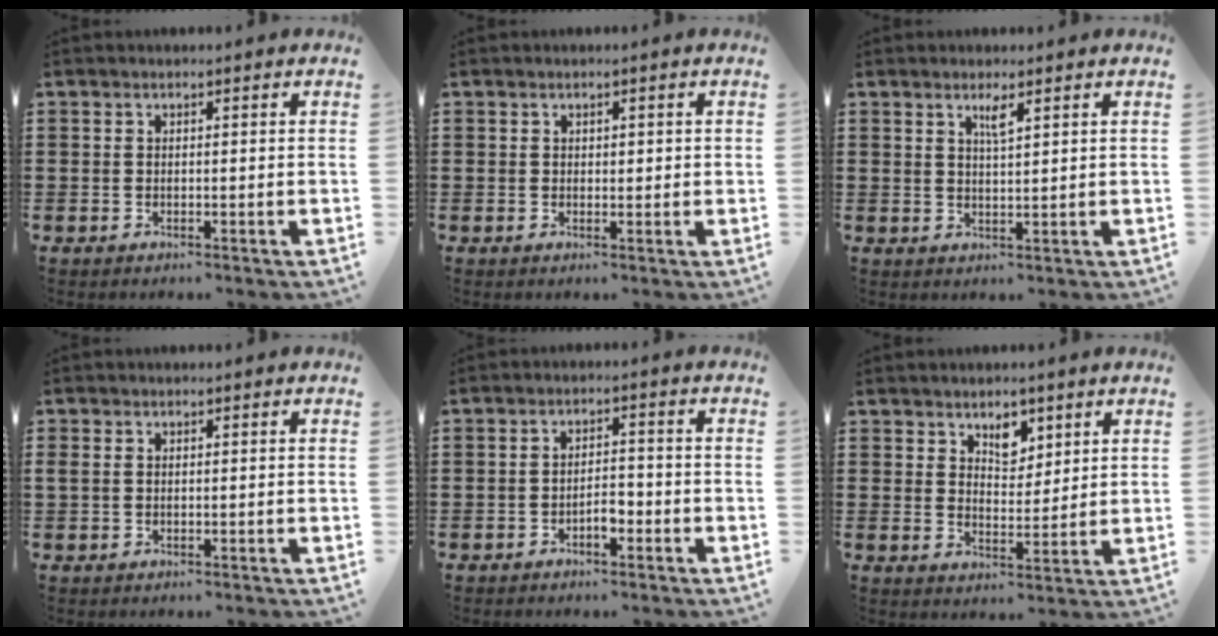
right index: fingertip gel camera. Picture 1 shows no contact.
{"total": 0.7, "force": [0.3, 0.5, 0.3], "torque": [-0.007, 0.004, 0.005]}
{"total": 2.3, "force": [1.4, 0.2, 1.8], "torque": [-0.030, -0.003, 0.021]}
{"total": 0.8, "force": [0.1, 0.6, 0.6], "torque": [-0.021, 0.001, -0.002]}
{"total": 3.1, "force": [-1.6, 1.2, 2.3], "torque": [-0.042, 0.004, -0.031]}
{"total": 4.4, "force": [3.0, 2.7, 1.8], "torque": [-0.032, 0.004, 0.051]}